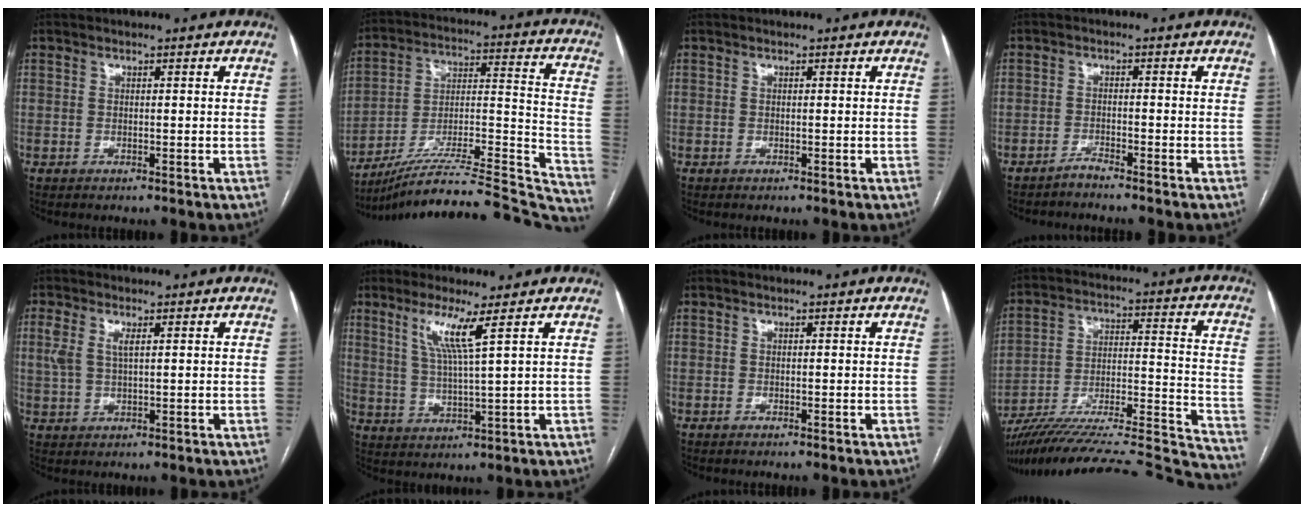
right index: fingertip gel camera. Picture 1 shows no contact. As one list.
[{"total": 33.9, "force": [-30.9, 2.0, 13.6], "torque": [-0.133, -0.005, -0.446]}, {"total": 0.0}, {"total": 1.8, "force": [-1.7, -0.6, 0.3], "torque": [-0.007, -0.002, -0.035]}, {"total": 3.7, "force": [1.3, 1.4, 3.2], "torque": [-0.080, 0.013, 0.032]}, {"total": 6.0, "force": [3.1, -1.0, 5.1], "torque": [-0.102, -0.009, 0.062]}, {"total": 0.0}, {"total": 34.9, "force": [-31.9, 2.8, 13.9], "torque": [-0.145, -0.013, -0.448]}]